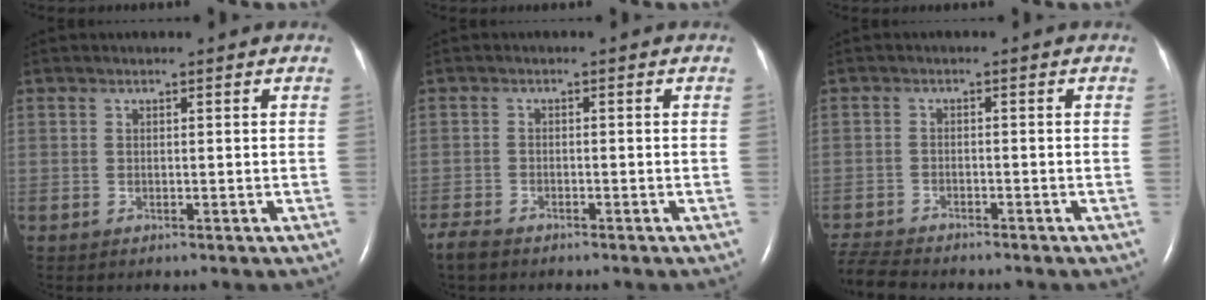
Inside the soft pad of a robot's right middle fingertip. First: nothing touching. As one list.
[{"total": 3.2, "force": [-2.8, 1.0, 1.2], "torque": [-0.024, -0.006, -0.050]}, {"total": 6.7, "force": [-6.3, 1.0, 1.8], "torque": [-0.035, -0.015, -0.110]}]